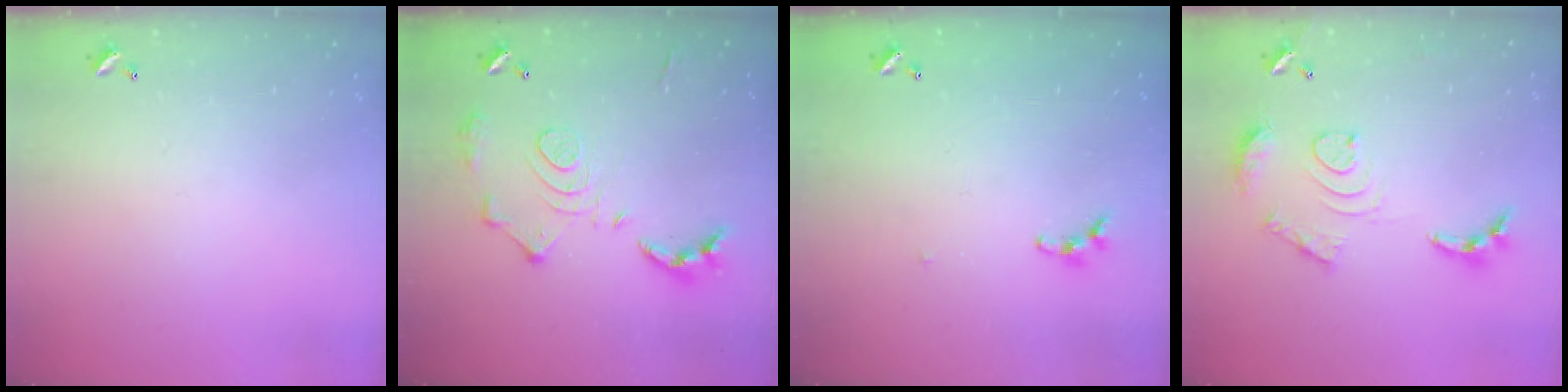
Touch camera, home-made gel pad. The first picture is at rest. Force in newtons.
{"total": 14.2, "press": 14.1, "slide": 1.2}
{"total": 4.6, "press": 4.5, "slide": 0.7}
{"total": 13.0, "press": 12.9, "slide": 1.1}